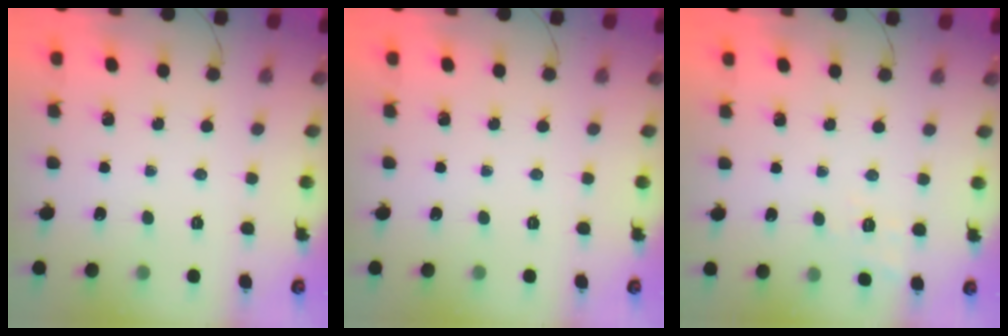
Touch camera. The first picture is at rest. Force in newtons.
{"total": 0.0}
{"total": 2.9, "press": 1.7, "slide": 2.3}